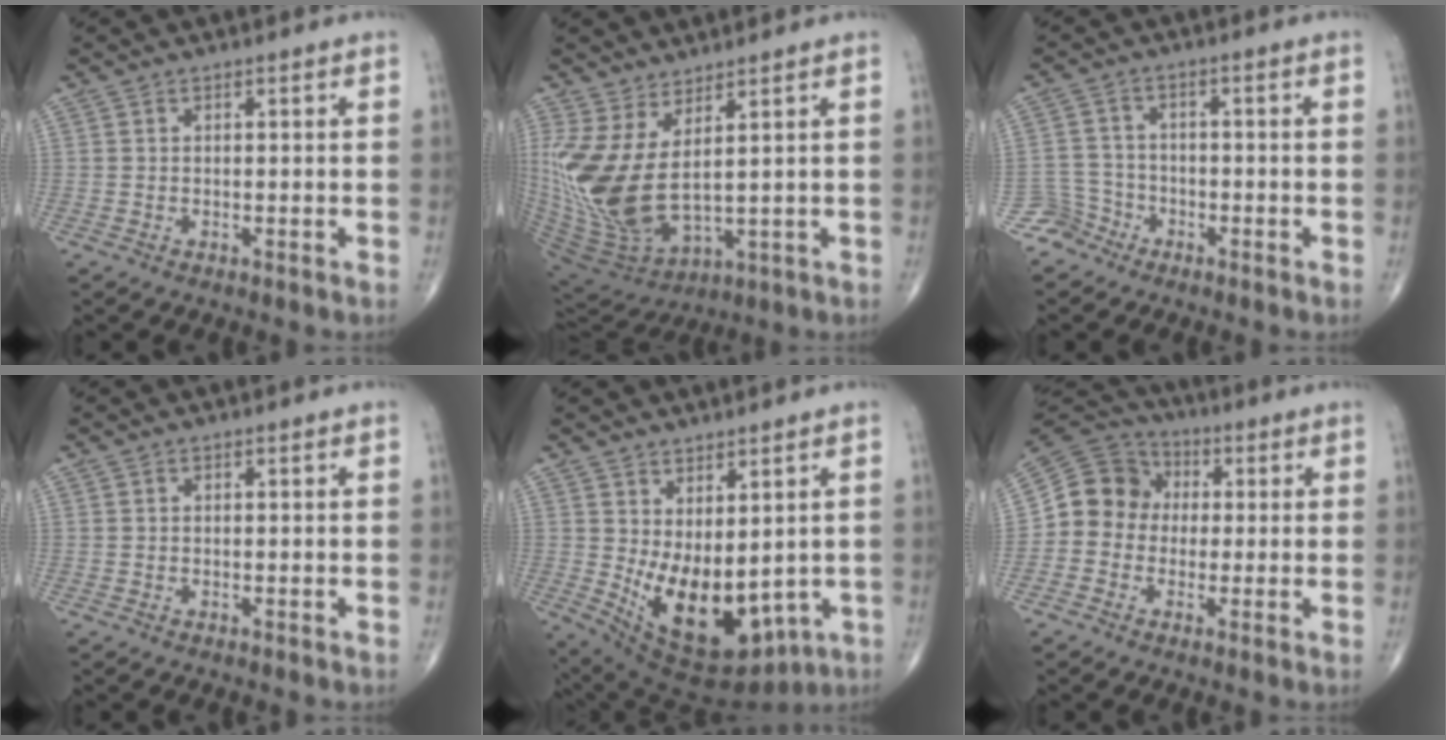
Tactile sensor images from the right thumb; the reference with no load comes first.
{"total": 14.9, "force": [3.5, 6.3, 13.0], "torque": [-0.292, -0.039, 0.092]}
{"total": 4.3, "force": [-3.2, 2.7, -1.1], "torque": [0.042, 0.026, -0.071]}
{"total": 0.0}
{"total": 15.2, "force": [-0.8, 8.4, 12.6], "torque": [-0.192, -0.022, 0.023]}
{"total": 10.4, "force": [-0.1, 9.5, 4.3], "torque": [-0.055, 0.034, -0.016]}